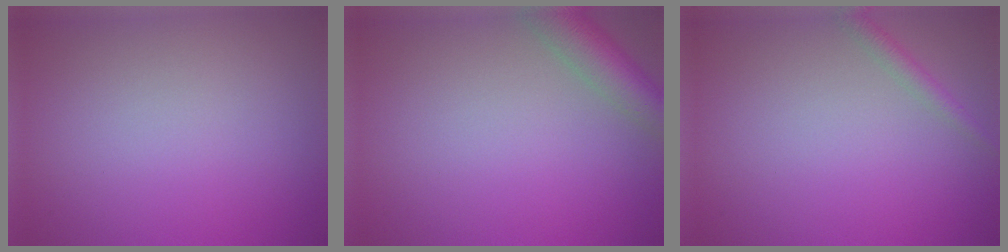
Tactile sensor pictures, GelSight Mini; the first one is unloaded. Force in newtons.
{"total": 4.5, "press": 4.5, "slide": 0.2}
{"total": 1.4, "press": 1.4, "slide": 0.1}